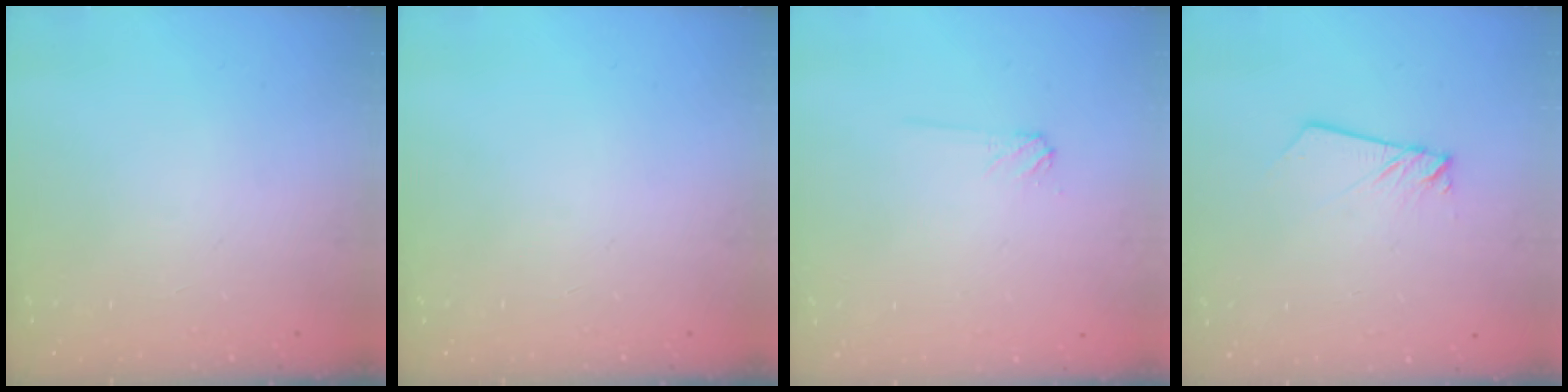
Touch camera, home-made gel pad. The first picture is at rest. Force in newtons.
{"total": 0.0}
{"total": 4.3, "press": 4.2, "slide": 0.8}
{"total": 2.0, "press": 2.0, "slide": 0.2}